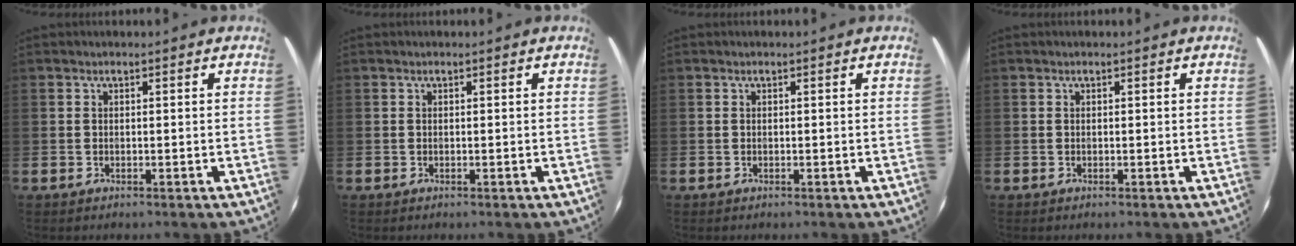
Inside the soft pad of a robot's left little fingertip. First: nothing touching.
{"total": 0.0}
{"total": 0.0}
{"total": 0.0}